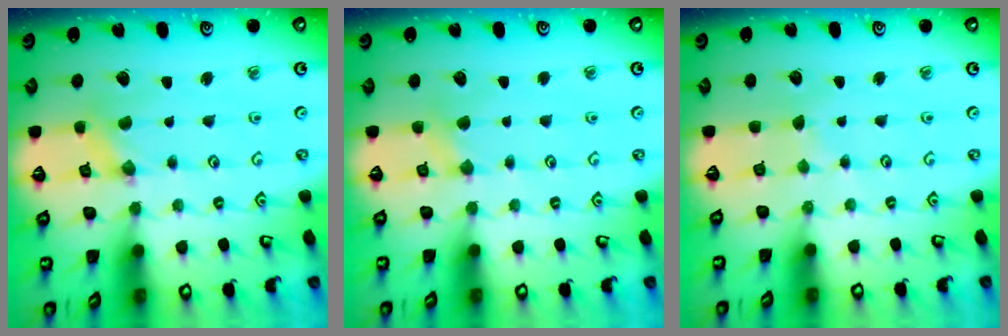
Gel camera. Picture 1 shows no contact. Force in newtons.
{"total": 2.1, "press": 2.0, "slide": 0.4}
{"total": 1.6, "press": 1.6, "slide": 0.2}